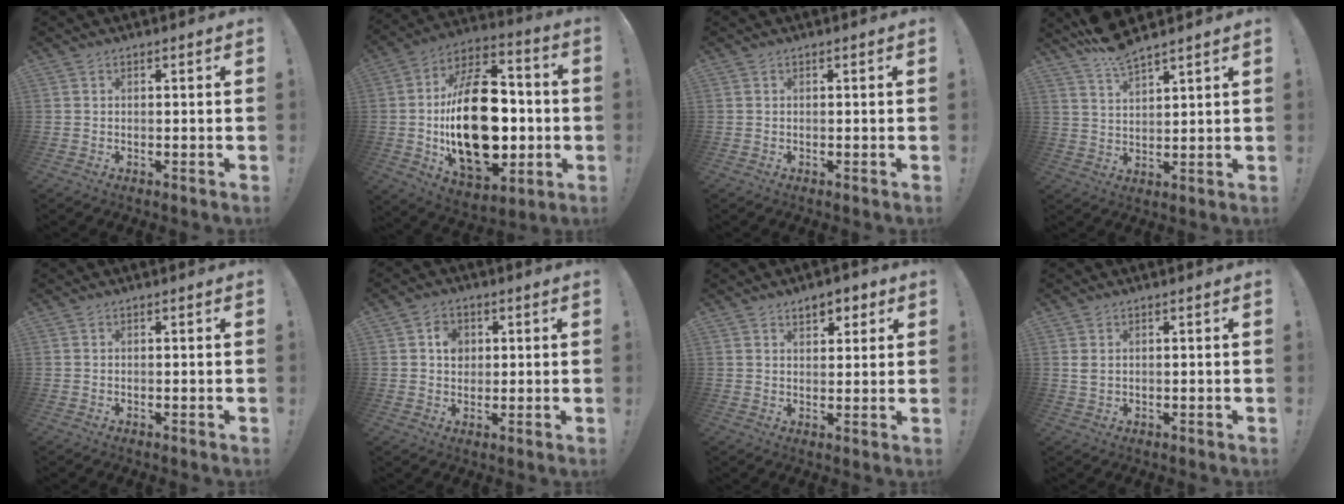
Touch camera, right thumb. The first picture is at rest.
{"total": 28.8, "force": [-2.2, 16.7, 23.4], "torque": [-0.412, 0.009, -0.024]}
{"total": 0.0}
{"total": 7.1, "force": [6.3, 1.2, 3.0], "torque": [-0.058, -0.037, 0.114]}
{"total": 0.0}
{"total": 4.8, "force": [1.2, 4.2, 1.9], "torque": [-0.015, -0.001, 0.018]}
{"total": 5.1, "force": [3.2, 3.1, 2.6], "torque": [-0.028, -0.011, 0.053]}
{"total": 1.9, "force": [0.9, 1.0, 1.3], "torque": [-0.022, 0.002, 0.015]}